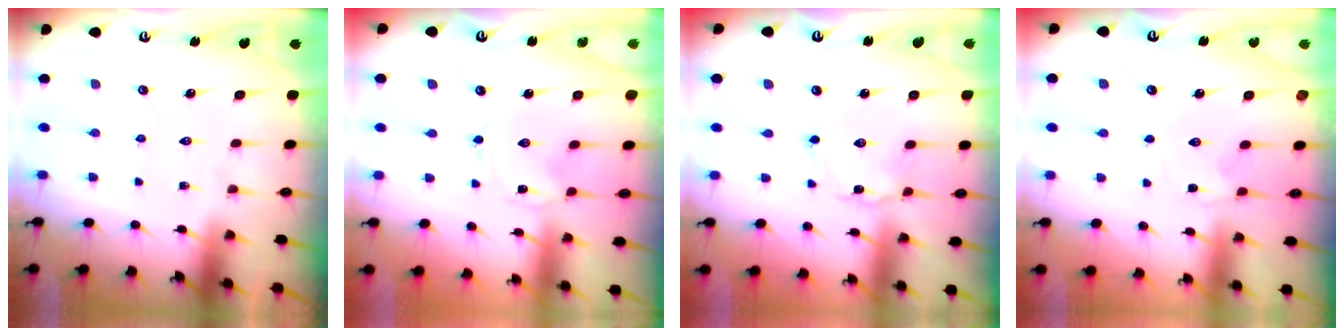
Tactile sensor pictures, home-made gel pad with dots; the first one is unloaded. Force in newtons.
{"total": 0.0}
{"total": 1.7, "press": 1.7, "slide": 0.2}
{"total": 1.8, "press": 1.7, "slide": 0.4}